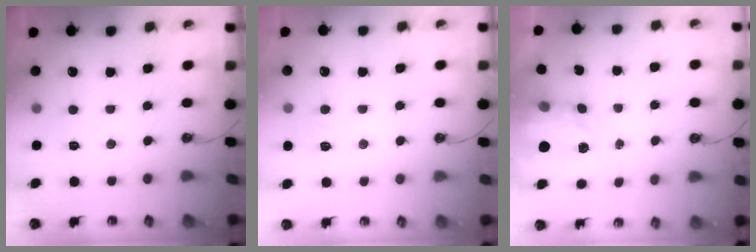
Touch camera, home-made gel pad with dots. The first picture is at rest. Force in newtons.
{"total": 6.3, "press": 6.3, "slide": 0.6}
{"total": 3.8, "press": 3.8, "slide": 0.5}